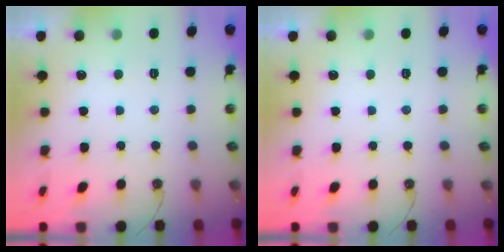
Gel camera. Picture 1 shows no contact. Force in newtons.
{"total": 0.0}